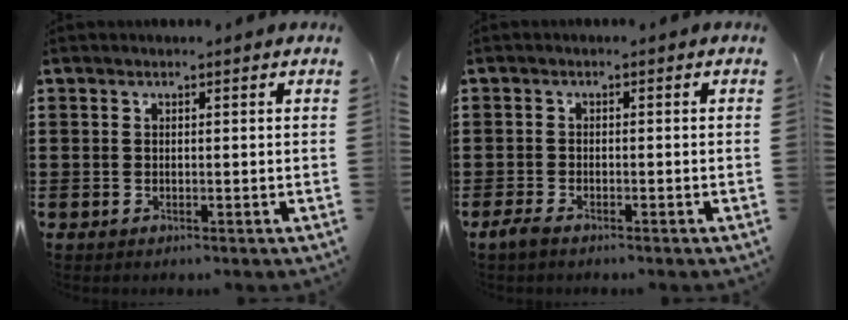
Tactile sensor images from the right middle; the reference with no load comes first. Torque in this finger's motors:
{"motor_torque": [1.08, 0.20, 0.13, 0.04]}